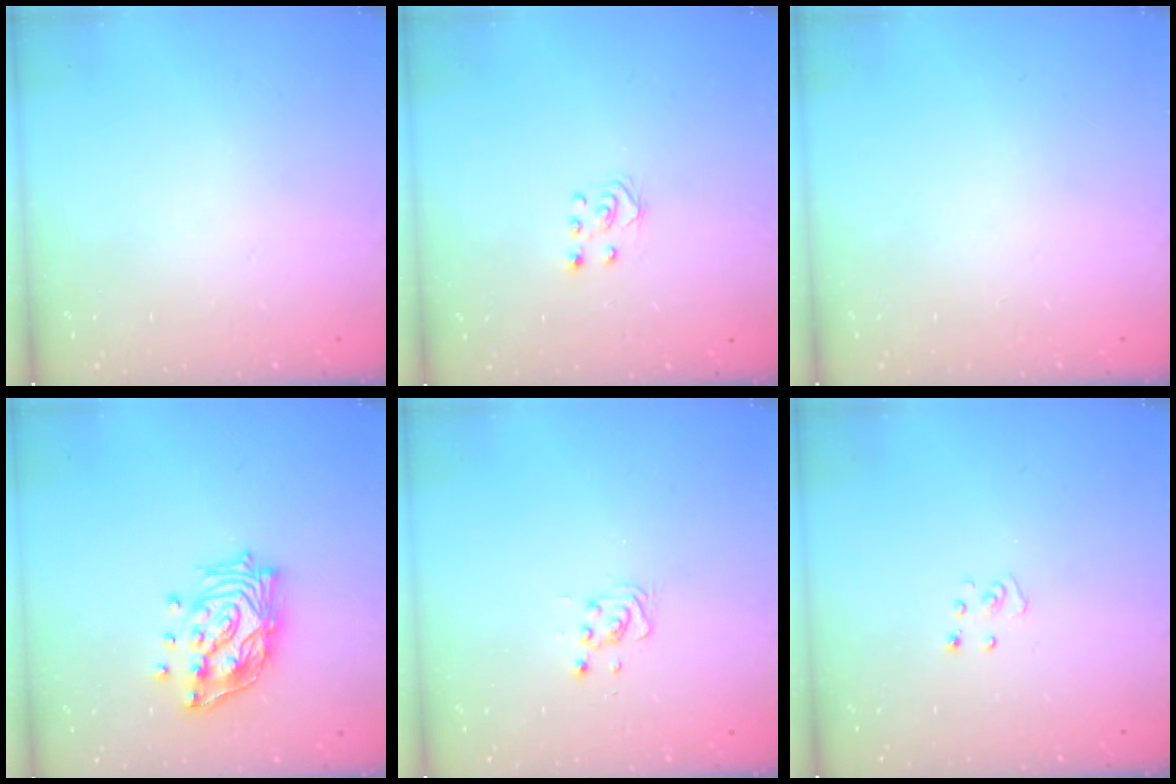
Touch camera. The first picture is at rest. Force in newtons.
{"total": 4.2, "press": 4.2, "slide": 0.3}
{"total": 0.0}
{"total": 15.2, "press": 15.1, "slide": 1.7}
{"total": 4.4, "press": 4.2, "slide": 1.1}
{"total": 3.1, "press": 3.1, "slide": 0.2}